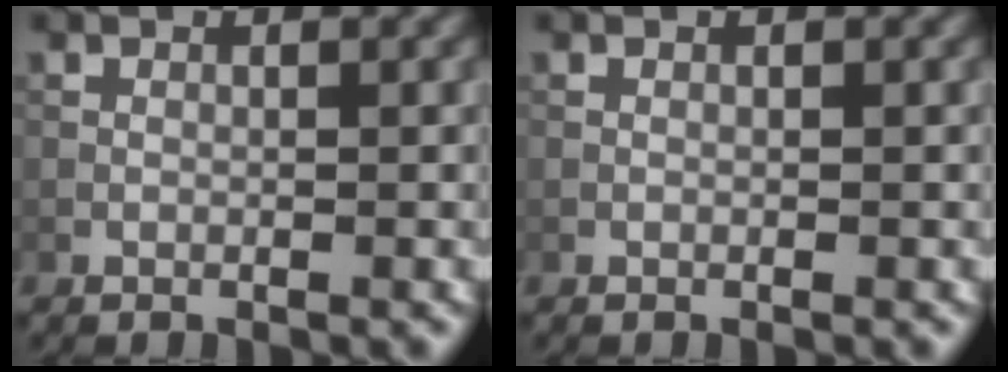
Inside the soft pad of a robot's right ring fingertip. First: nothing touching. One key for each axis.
{"total": 0.0}